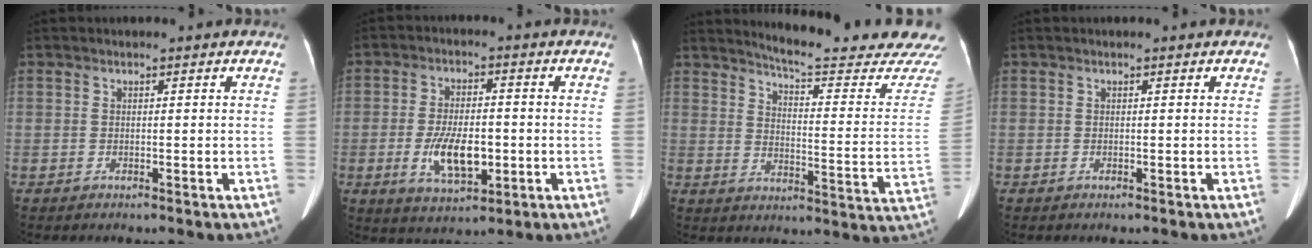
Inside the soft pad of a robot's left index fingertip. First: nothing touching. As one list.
[{"total": 8.3, "force": [-2.0, 3.6, 7.2], "torque": [-0.143, -0.002, -0.028]}, {"total": 21.6, "force": [20.7, -0.5, 6.1], "torque": [-0.090, -0.127, 0.245]}, {"total": 0.0}]